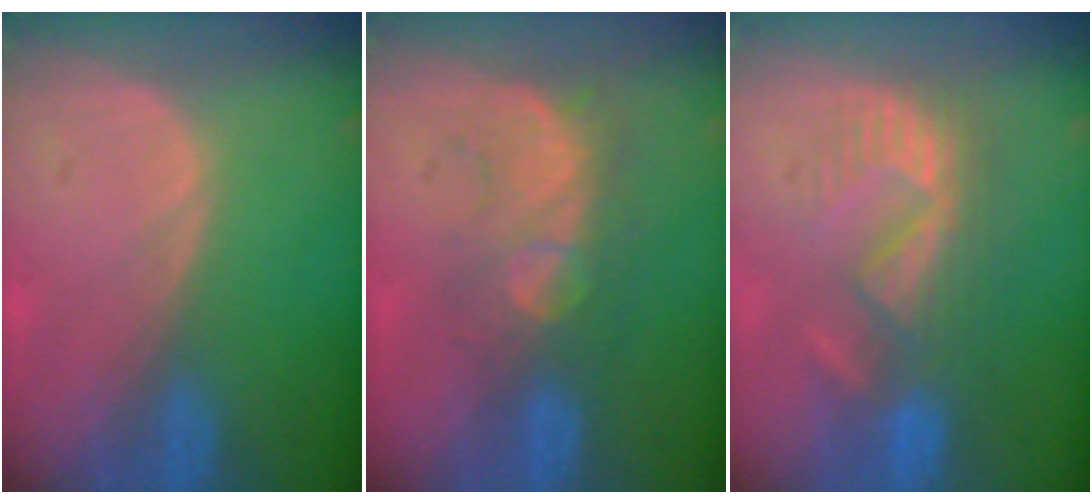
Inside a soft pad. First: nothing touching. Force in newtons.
{"total": 8.5, "press": 7.6, "slide": 3.7}
{"total": 8.6, "press": 8.1, "slide": 2.9}